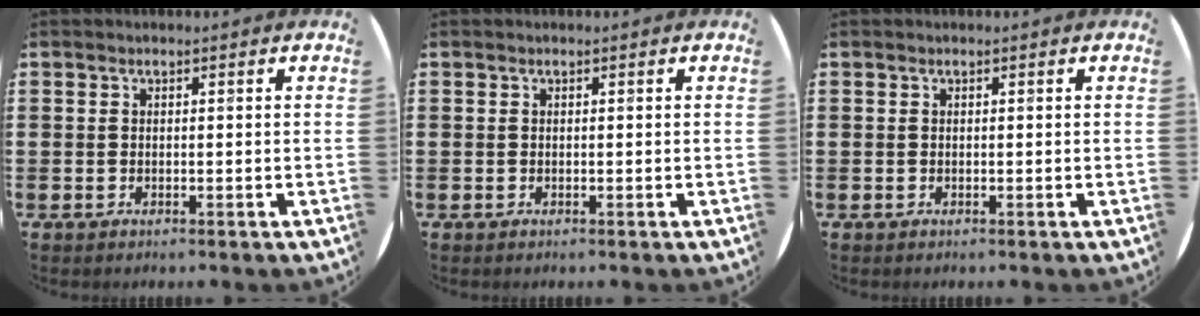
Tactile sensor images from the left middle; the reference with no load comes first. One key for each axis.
{"total": 0.0}
{"total": 0.0}